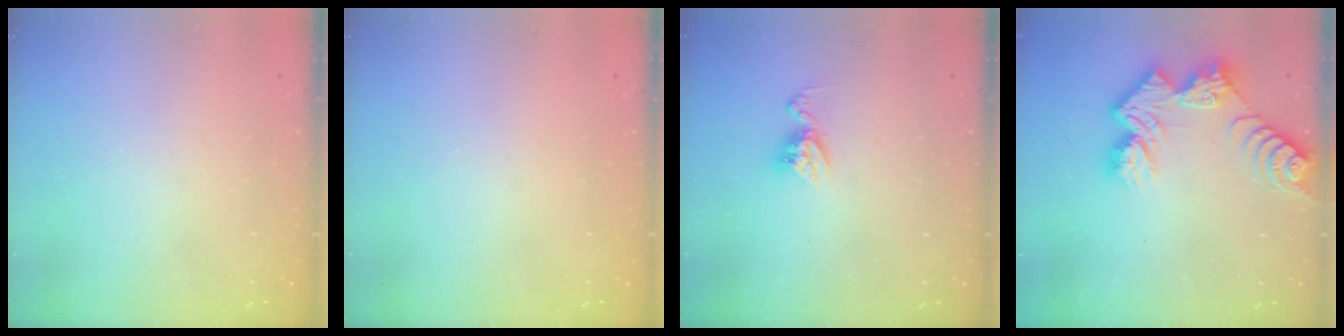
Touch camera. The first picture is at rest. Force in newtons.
{"total": 0.0}
{"total": 8.5, "press": 8.5, "slide": 0.7}
{"total": 10.9, "press": 10.9, "slide": 0.8}